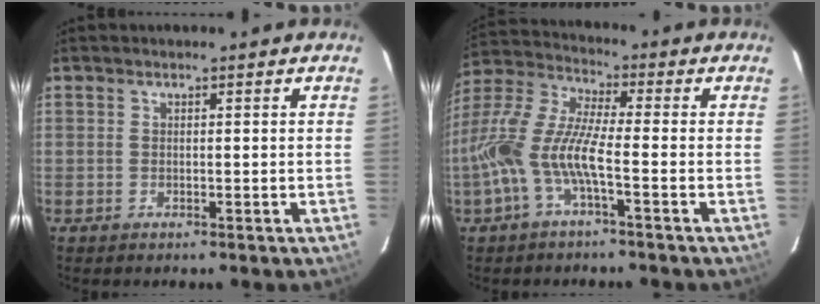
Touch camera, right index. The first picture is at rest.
{"total": 11.7, "force": [-3.7, 2.0, 10.9], "torque": [-0.240, 0.002, -0.077]}